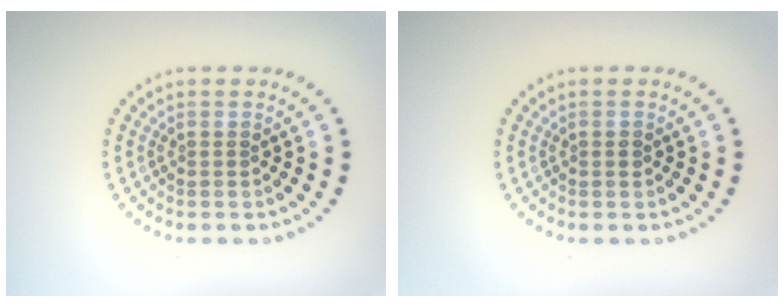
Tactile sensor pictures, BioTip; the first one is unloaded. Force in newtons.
{"total": 0.7, "press": 0.7, "slide": 0.1}